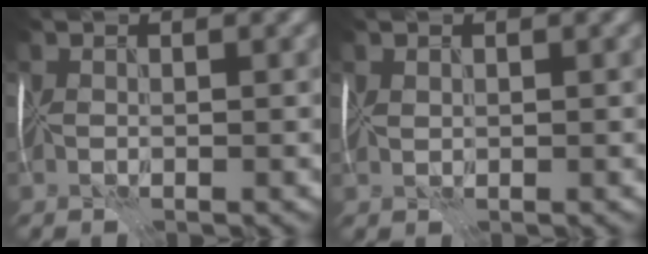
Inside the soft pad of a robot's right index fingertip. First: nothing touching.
{"total": 1.2, "force": [0.9, 0.7, 0.4], "torque": [-0.009, 0.014, 0.015]}